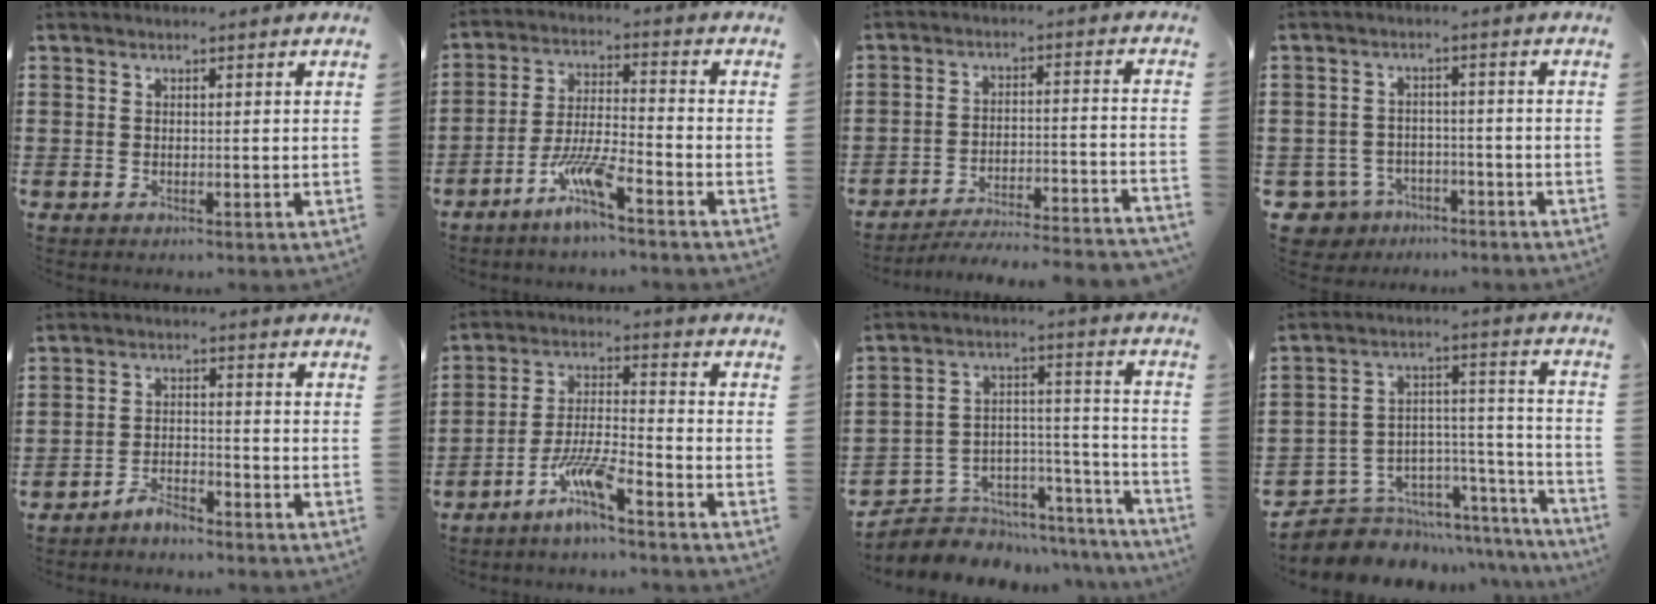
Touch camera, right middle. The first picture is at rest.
{"total": 7.3, "force": [-5.1, 0.6, 5.2], "torque": [-0.118, -0.012, -0.099]}
{"total": 4.9, "force": [-4.6, -0.2, 1.6], "torque": [-0.038, -0.013, -0.096]}
{"total": 3.7, "force": [-3.2, 1.7, 0.7], "torque": [-0.043, -0.003, -0.072]}
{"total": 3.3, "force": [-3.2, 0.2, 0.5], "torque": [-0.014, 0.003, -0.067]}
{"total": 7.1, "force": [-5.1, 0.4, 4.9], "torque": [-0.107, -0.010, -0.100]}
{"total": 4.8, "force": [-3.8, 2.8, 0.3], "torque": [-0.015, 0.005, -0.075]}
{"total": 5.4, "force": [-4.2, 3.5, 0.1], "torque": [-0.013, -0.006, -0.076]}